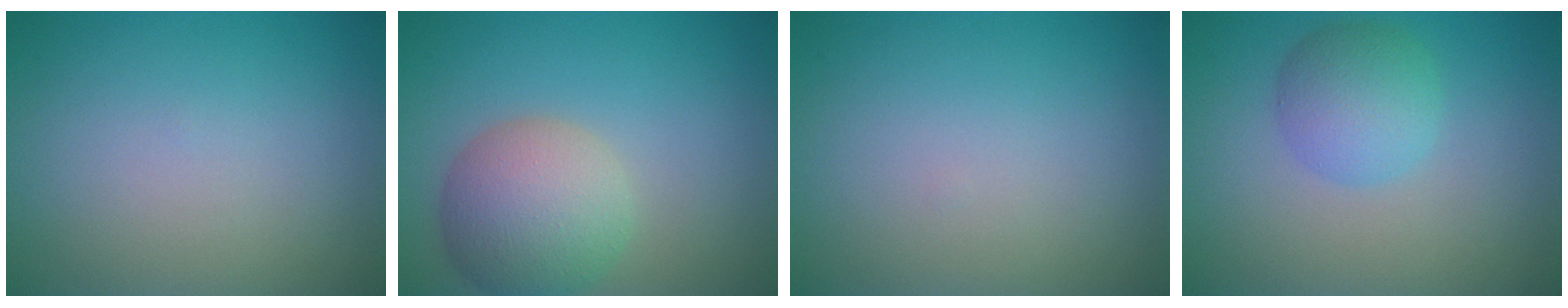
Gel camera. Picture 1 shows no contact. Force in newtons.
{"total": 6.3, "press": 6.2, "slide": 0.4}
{"total": 0.0}
{"total": 3.7, "press": 3.7, "slide": 0.1}